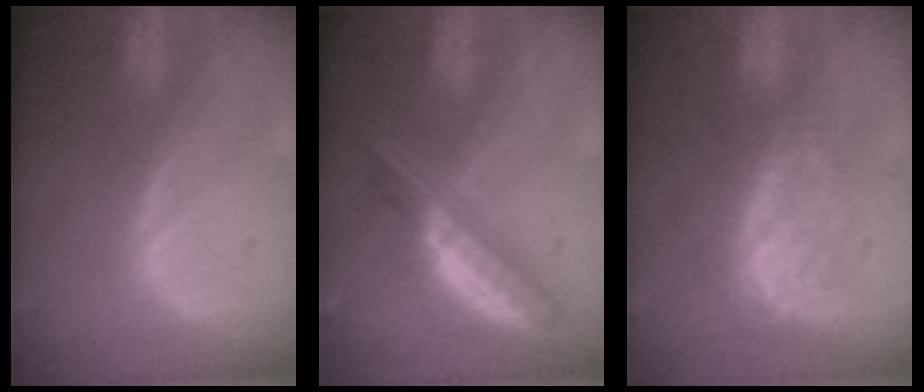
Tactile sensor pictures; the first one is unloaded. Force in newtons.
{"total": 6.1, "press": 5.7, "slide": 2.2}
{"total": 8.7, "press": 7.4, "slide": 4.6}